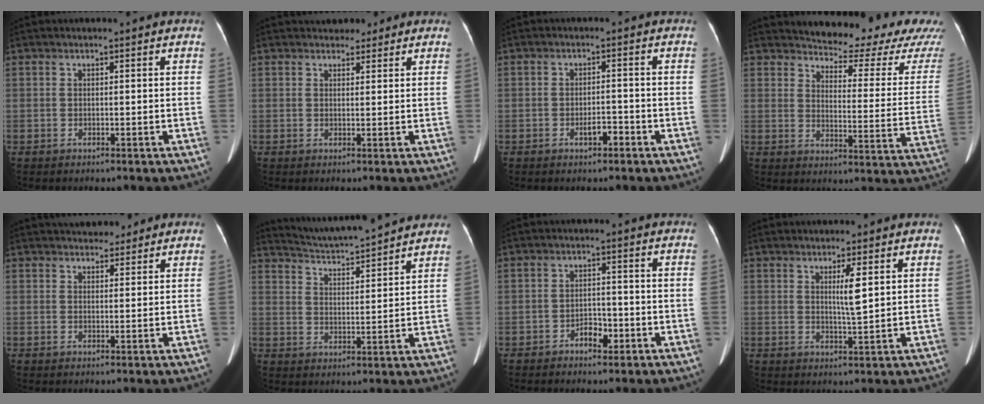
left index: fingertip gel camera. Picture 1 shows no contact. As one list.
[{"total": 4.0, "force": [3.3, 2.1, 1.1], "torque": [0.000, 0.009, 0.040]}, {"total": 2.6, "force": [-1.6, 0.9, 1.8], "torque": [-0.029, 0.004, -0.026]}, {"total": 17.3, "force": [16.2, 2.2, 5.5], "torque": [-0.061, -0.081, 0.172]}, {"total": 6.2, "force": [5.4, 2.3, 2.0], "torque": [-0.014, 0.013, 0.071]}, {"total": 12.7, "force": [12.1, 0.3, 4.0], "torque": [-0.075, 0.019, 0.178]}, {"total": 3.3, "force": [-1.9, 1.7, 2.1], "torque": [-0.031, 0.008, -0.031]}, {"total": 3.6, "force": [1.3, -0.2, 3.4], "torque": [-0.061, -0.007, 0.022]}]